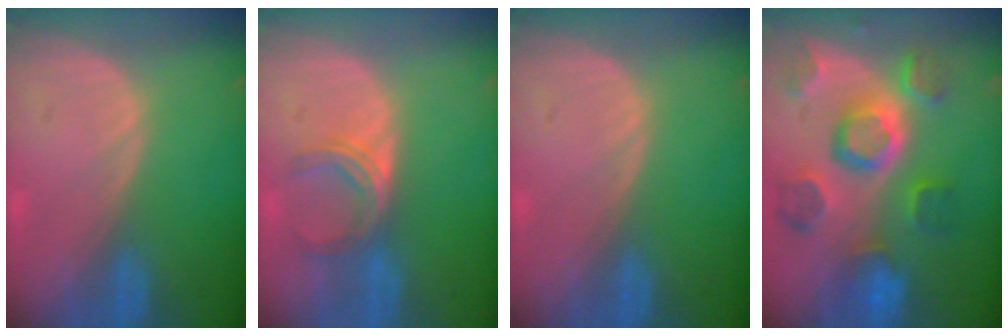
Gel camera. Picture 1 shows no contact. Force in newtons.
{"total": 5.1, "press": 4.5, "slide": 2.4}
{"total": 0.0}
{"total": 11.4, "press": 10.1, "slide": 5.3}